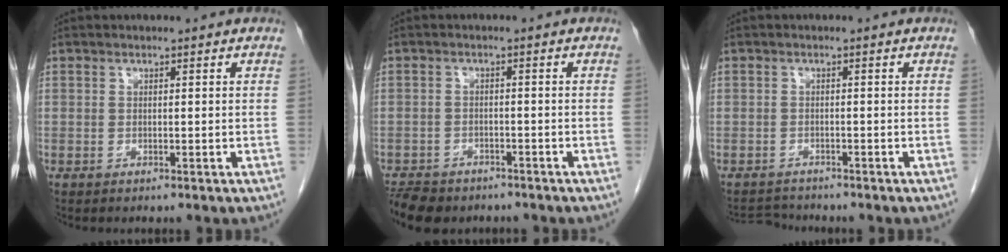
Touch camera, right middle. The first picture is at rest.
{"total": 7.6, "force": [-6.2, 3.5, 2.9], "torque": [-0.053, -0.009, -0.092]}
{"total": 2.9, "force": [-2.9, 0.5, -0.5], "torque": [0.000, -0.015, -0.048]}